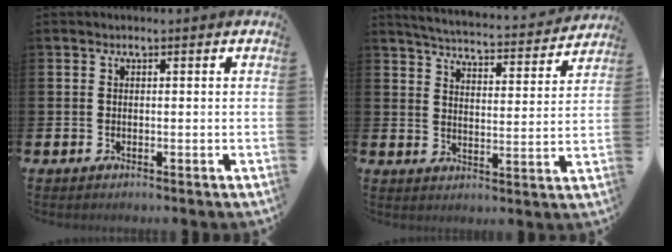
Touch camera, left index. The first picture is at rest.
{"total": 4.8, "force": [4.7, 0.2, 0.9], "torque": [-0.032, -0.043, 0.075]}